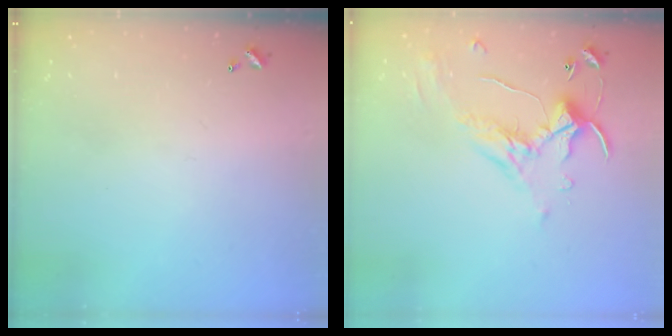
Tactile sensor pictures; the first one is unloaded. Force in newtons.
{"total": 1.1, "press": 0.4, "slide": 1.0}